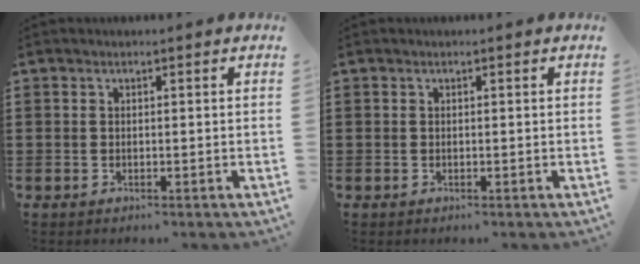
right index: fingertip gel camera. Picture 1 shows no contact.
{"total": 0.0}